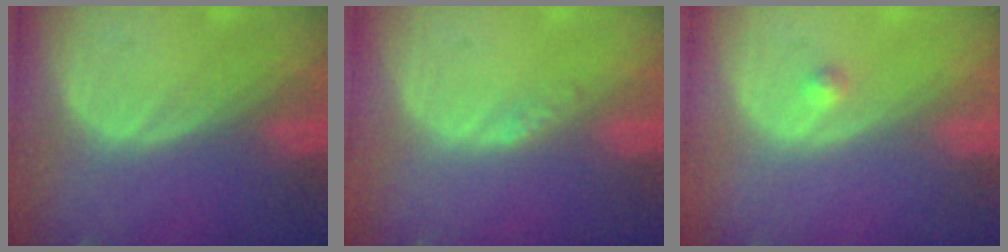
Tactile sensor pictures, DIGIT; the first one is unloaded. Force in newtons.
{"total": 1.1, "press": 1.1, "slide": 0.1}
{"total": 0.8, "press": 0.8, "slide": 0.1}